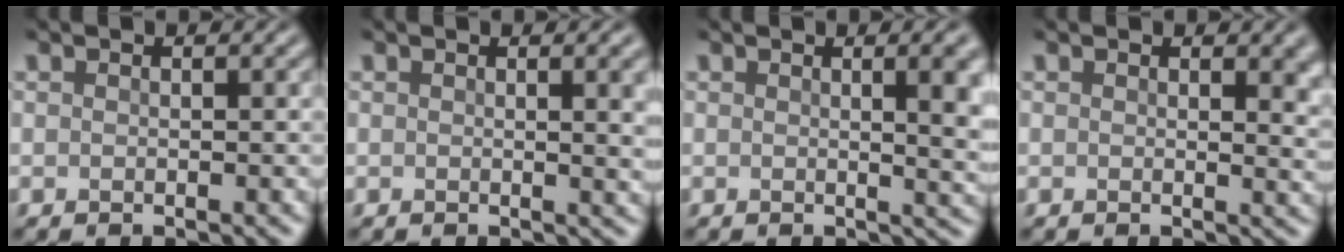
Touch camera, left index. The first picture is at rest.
{"total": 3.5, "force": [0.8, 1.2, 3.2], "torque": [-0.026, 0.004, 0.008]}
{"total": 5.5, "force": [1.0, 1.9, 5.1], "torque": [-0.037, 0.004, 0.014]}
{"total": 2.5, "force": [0.9, 0.9, 2.2], "torque": [-0.018, -0.003, 0.012]}